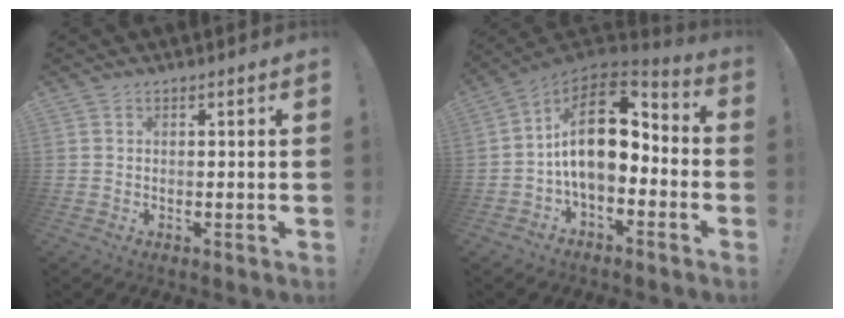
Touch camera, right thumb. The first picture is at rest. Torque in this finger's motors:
{"motor_torque": [2.64, 2.36, 1.45, -1.32, 0.16]}